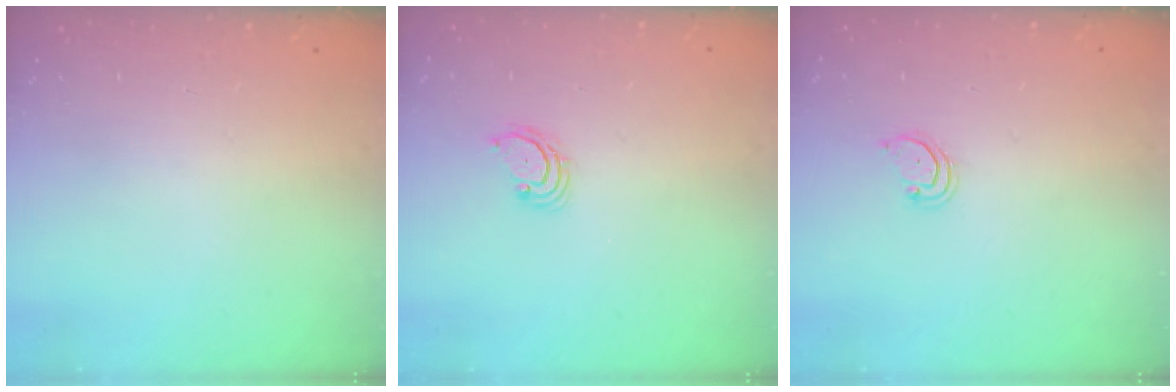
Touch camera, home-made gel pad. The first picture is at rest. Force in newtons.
{"total": 3.1, "press": 3.1, "slide": 0.5}
{"total": 2.5, "press": 2.5, "slide": 0.2}